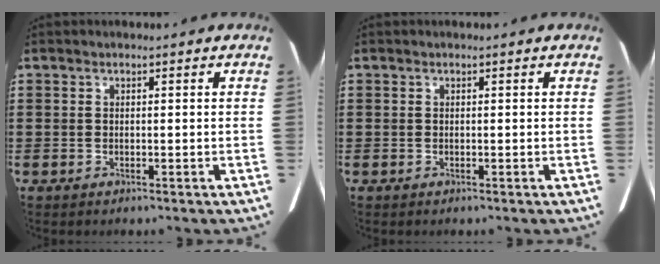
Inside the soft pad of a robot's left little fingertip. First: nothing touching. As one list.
[{"total": 0.0}]